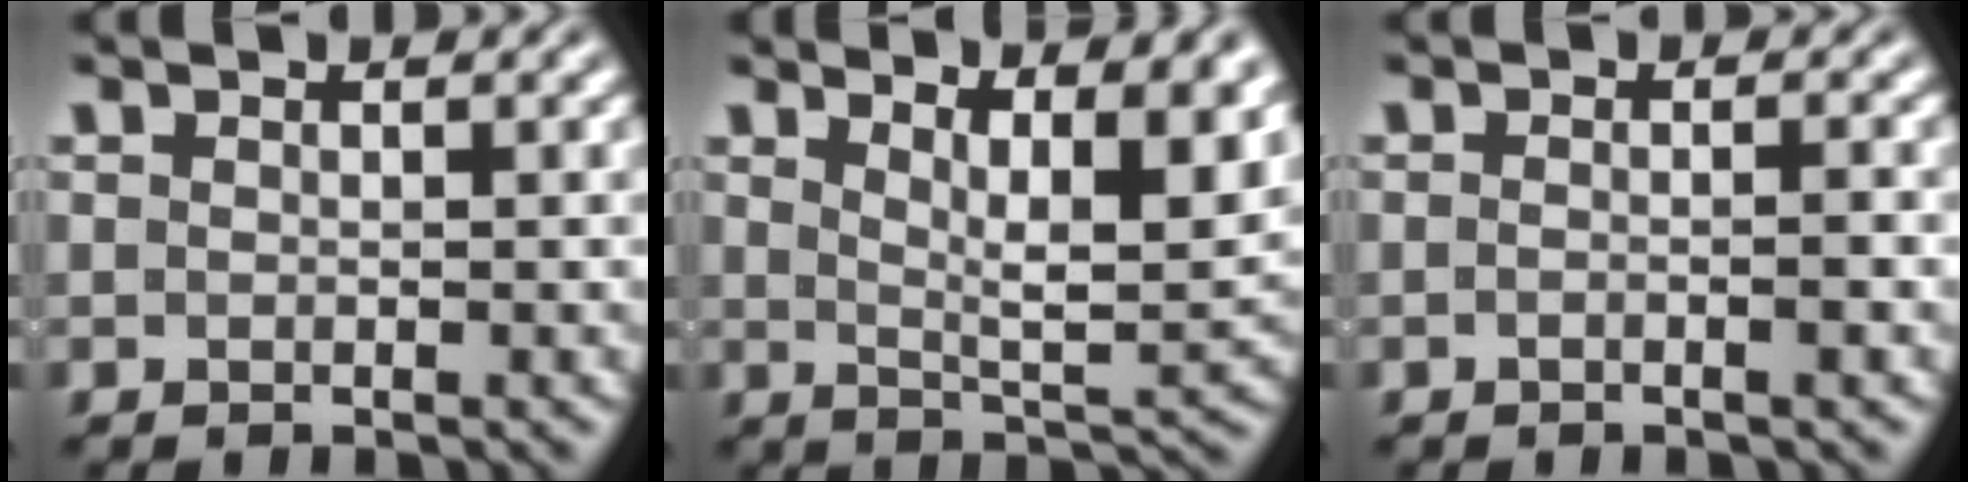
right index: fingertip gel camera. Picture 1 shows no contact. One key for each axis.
{"total": 5.9, "fx": 2.3, "fy": 1.1, "fz": 5.4, "tx": -0.068, "ty": -0.011, "tz": 0.039}
{"total": 1.2, "fx": -0.7, "fy": -0.3, "fz": 0.9, "tx": -0.012, "ty": 0.005, "tz": -0.017}